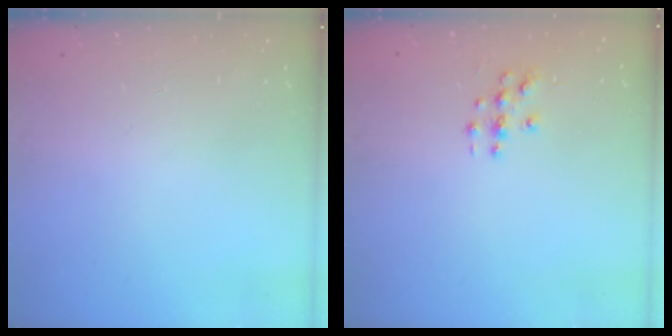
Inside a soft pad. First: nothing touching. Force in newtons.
{"total": 3.1, "press": 3.1, "slide": 0.2}